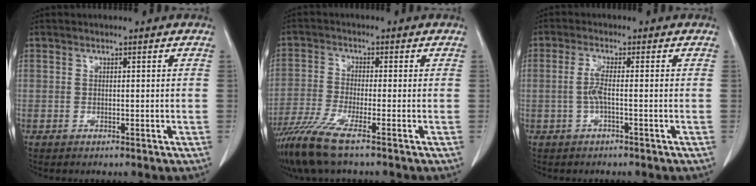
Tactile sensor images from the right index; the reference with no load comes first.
{"total": 8.0, "force": [-5.6, 0.3, 5.8], "torque": [-0.122, -0.021, -0.109]}
{"total": 2.7, "force": [-0.5, 0.0, 2.6], "torque": [-0.055, 0.001, -0.012]}